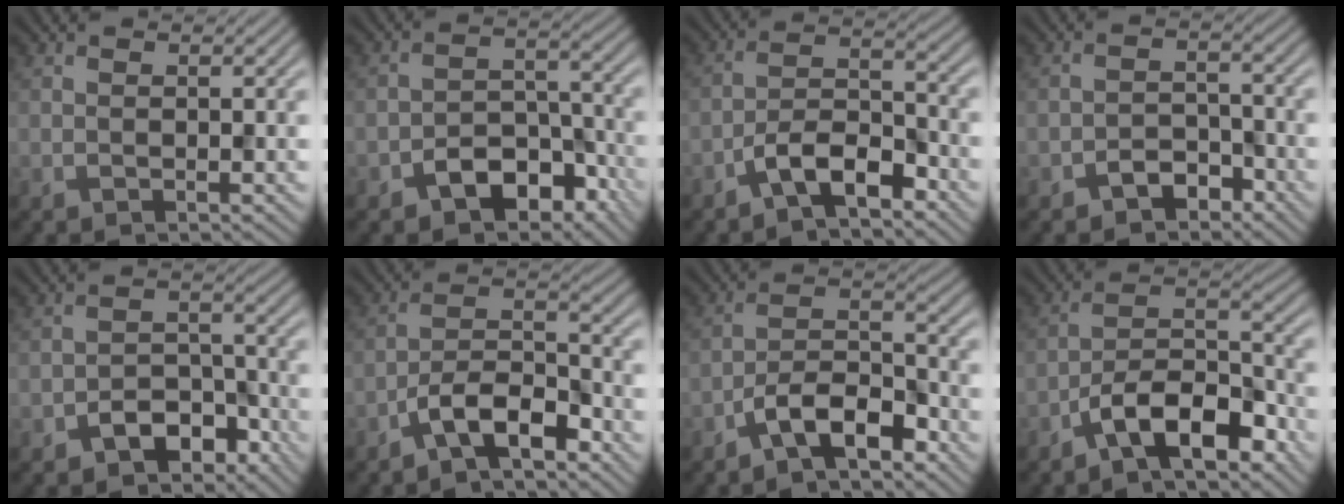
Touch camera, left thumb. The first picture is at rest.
{"total": 7.3, "force": [-4.4, 4.3, 3.9], "torque": [-0.053, -0.002, -0.080]}
{"total": 6.2, "force": [-4.2, 2.1, 4.0], "torque": [-0.075, 0.009, -0.089]}
{"total": 3.4, "force": [-2.5, 1.8, 1.4], "torque": [-0.023, 0.005, -0.051]}
{"total": 5.7, "force": [-3.7, 3.3, 2.8], "torque": [-0.039, 0.005, -0.068]}
{"total": 6.9, "force": [-4.7, 2.3, 4.5], "torque": [-0.083, 0.010, -0.099]}
{"total": 6.9, "force": [-4.7, 2.4, 4.4], "torque": [-0.081, 0.011, -0.099]}
{"total": 9.3, "force": [-6.2, 3.4, 6.0], "torque": [-0.093, 0.009, -0.128]}